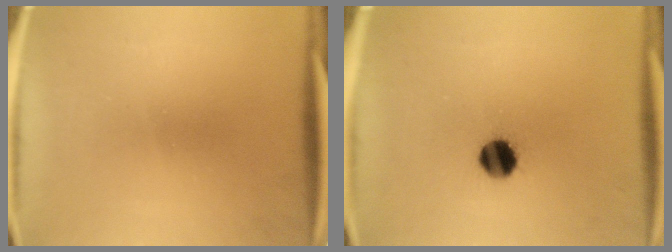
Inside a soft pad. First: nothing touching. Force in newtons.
{"total": 6.9}